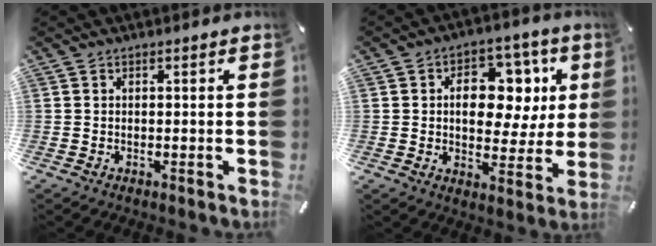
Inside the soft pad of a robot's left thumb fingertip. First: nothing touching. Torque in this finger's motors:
{"motor_torque": [0.36, 0.62, 0.88, -0.83, 0.27]}